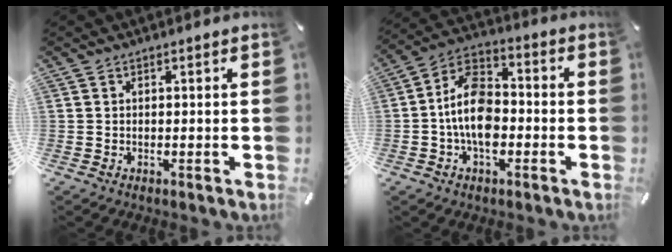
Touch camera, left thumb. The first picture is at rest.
{"total": 12.3, "force": [-2.9, 7.7, 9.1], "torque": [-0.180, 0.018, -0.054]}